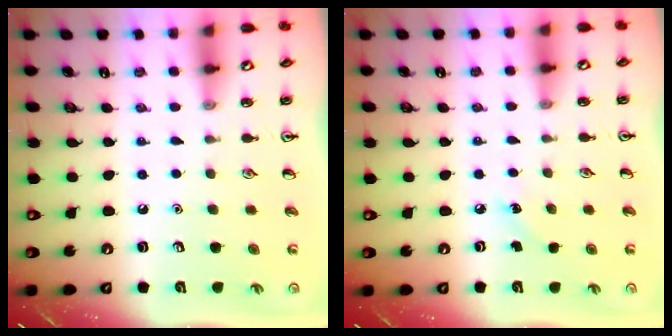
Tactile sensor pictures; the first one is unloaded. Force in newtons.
{"total": 4.3, "press": 4.0, "slide": 1.5}